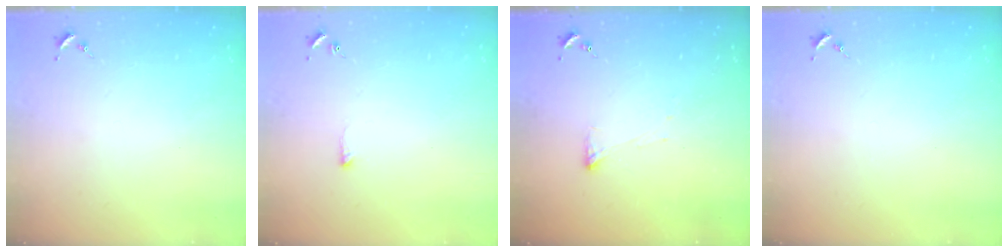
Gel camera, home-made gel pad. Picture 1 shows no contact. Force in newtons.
{"total": 3.6, "press": 3.6, "slide": 0.5}
{"total": 3.5, "press": 3.4, "slide": 0.7}
{"total": 0.0}